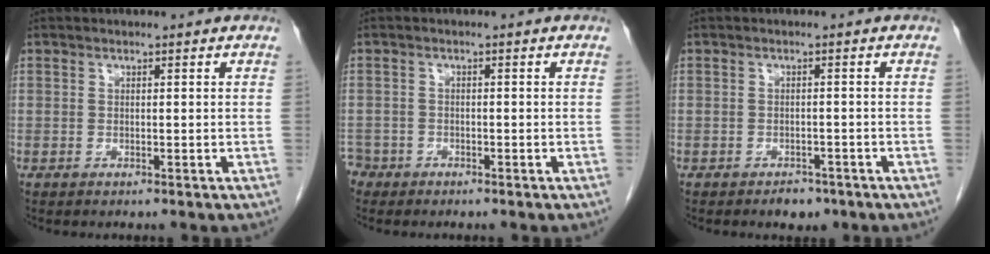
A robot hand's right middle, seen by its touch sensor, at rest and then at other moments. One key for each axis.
{"total": 2.8, "fx": -2.3, "fy": 1.6, "fz": -0.2, "tx": 0.000, "ty": 0.004, "tz": -0.046}
{"total": 2.5, "fx": -1.8, "fy": 1.3, "fz": 1.0, "tx": -0.019, "ty": 0.000, "tz": -0.019}